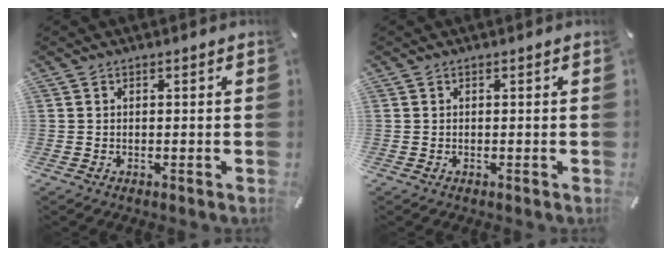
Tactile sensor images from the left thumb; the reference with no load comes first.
{"total": 0.0}